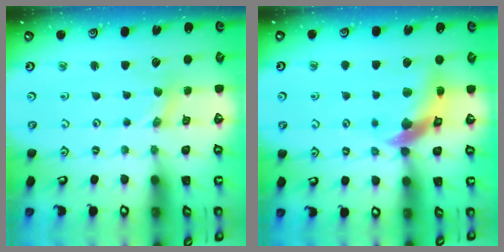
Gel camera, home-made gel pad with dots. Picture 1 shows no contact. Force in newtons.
{"total": 12.2, "press": 12.1, "slide": 1.9}